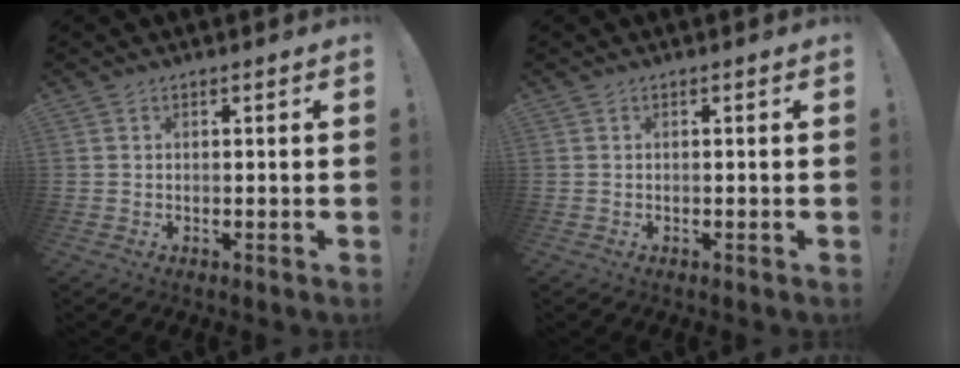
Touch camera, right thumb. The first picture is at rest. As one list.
[{"total": 0.0}]